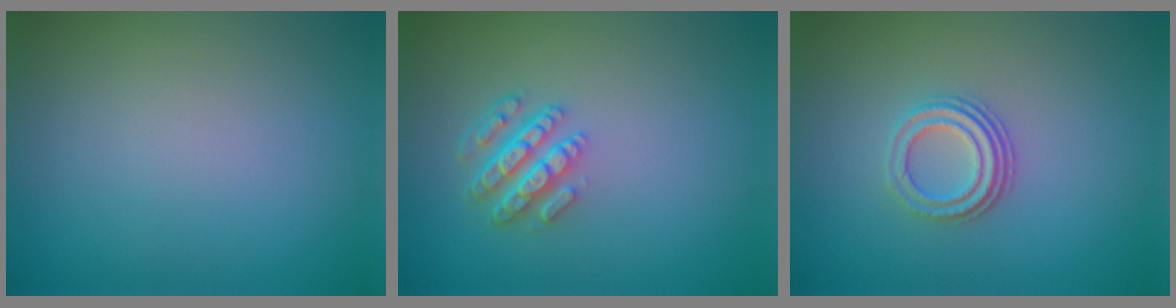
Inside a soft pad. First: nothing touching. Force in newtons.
{"total": 4.3, "press": 3.2, "slide": 2.9}
{"total": 3.0, "press": 2.3, "slide": 1.9}